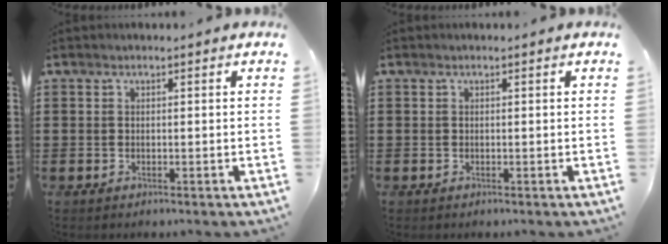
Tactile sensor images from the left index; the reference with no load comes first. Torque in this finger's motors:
{"motor_torque": [0.00, 0.00, 0.01, 0.00]}